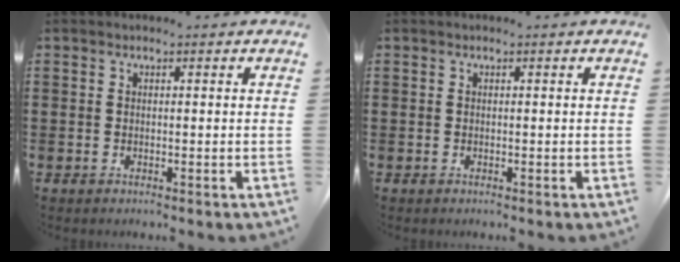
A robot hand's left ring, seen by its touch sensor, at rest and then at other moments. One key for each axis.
{"total": 0.0}